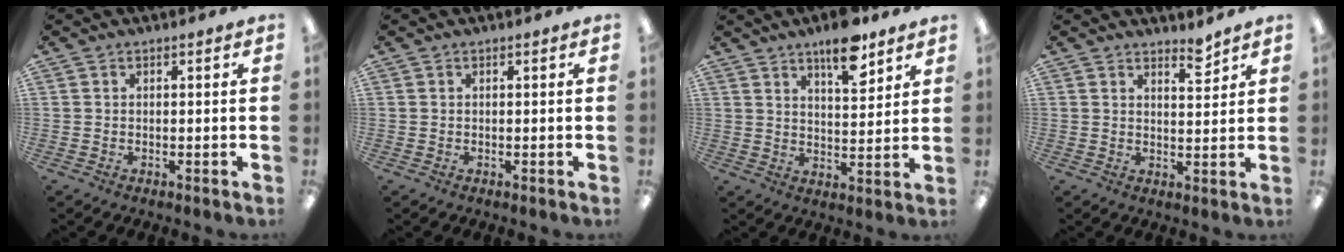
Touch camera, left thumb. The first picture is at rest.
{"total": 0.0}
{"total": 9.9, "force": [7.2, 3.1, 6.1], "torque": [-0.087, -0.040, 0.120]}
{"total": 4.3, "force": [3.7, 0.9, 2.0], "torque": [-0.015, -0.029, 0.059]}